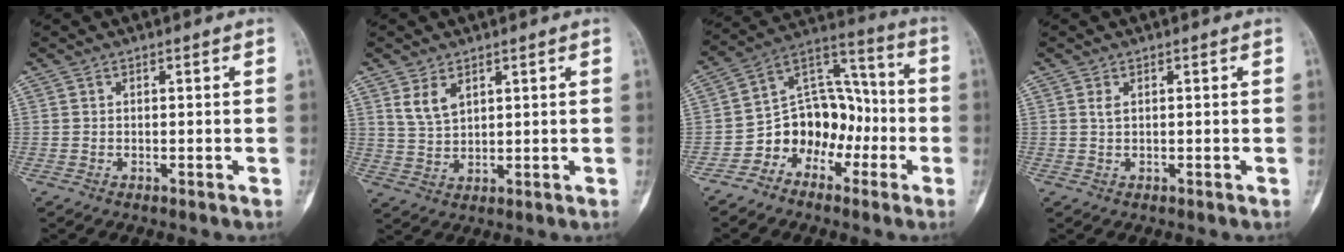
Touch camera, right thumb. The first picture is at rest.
{"total": 4.5, "force": [2.4, 2.5, 2.9], "torque": [-0.049, -0.013, 0.055]}
{"total": 12.4, "force": [-5.3, 9.5, 5.9], "torque": [-0.050, 0.091, -0.104]}
{"total": 1.0, "force": [0.4, 0.4, 0.8], "torque": [-0.021, 0.004, 0.010]}